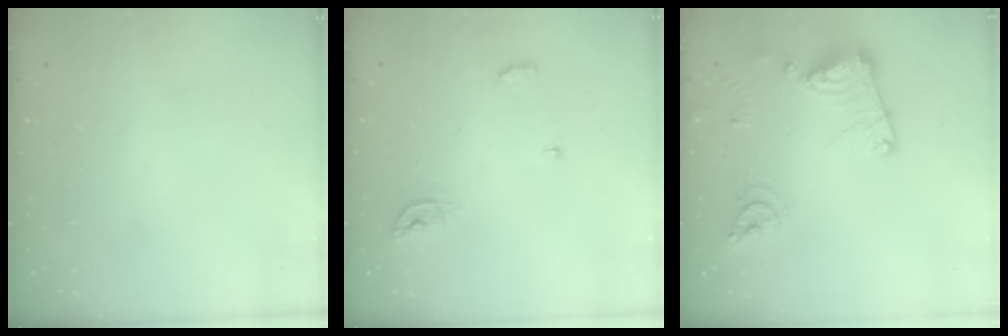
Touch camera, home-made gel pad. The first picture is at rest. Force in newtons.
{"total": 4.8, "press": 4.8, "slide": 0.4}
{"total": 15.2, "press": 15.1, "slide": 1.8}